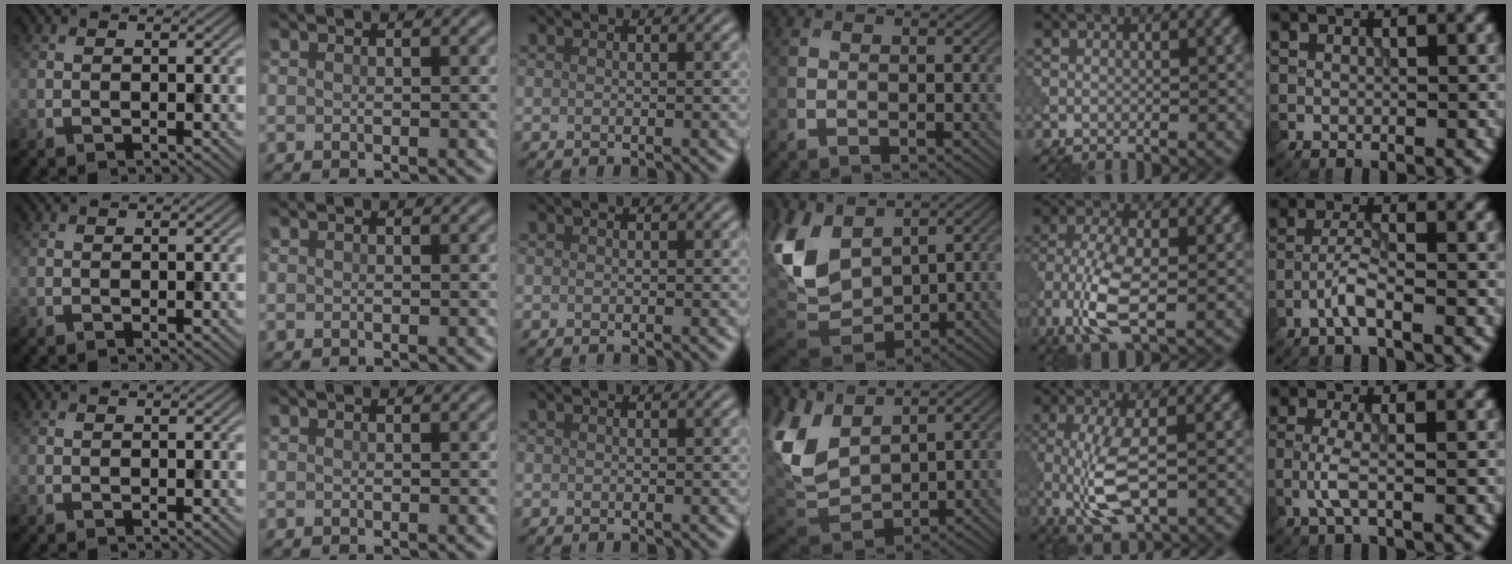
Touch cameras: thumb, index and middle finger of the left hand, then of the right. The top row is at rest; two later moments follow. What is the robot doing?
{"motion": "wipe", "object": "makeup brush"}